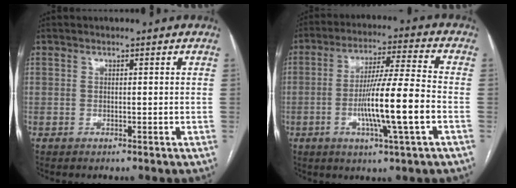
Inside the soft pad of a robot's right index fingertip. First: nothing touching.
{"total": 13.4, "force": [-3.3, -0.4, 13.0], "torque": [-0.236, -0.007, -0.063]}